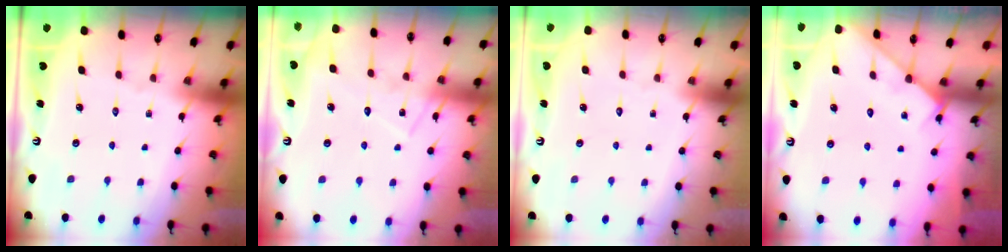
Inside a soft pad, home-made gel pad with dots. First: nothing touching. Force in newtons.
{"total": 10.0, "press": 10.0, "slide": 0.6}
{"total": 1.6, "press": 1.6, "slide": 0.1}
{"total": 5.9, "press": 5.9, "slide": 0.6}